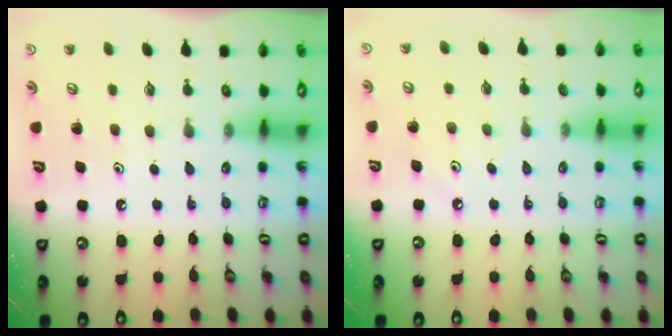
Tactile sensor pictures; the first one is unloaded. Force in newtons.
{"total": 3.3, "press": 3.3, "slide": 0.5}